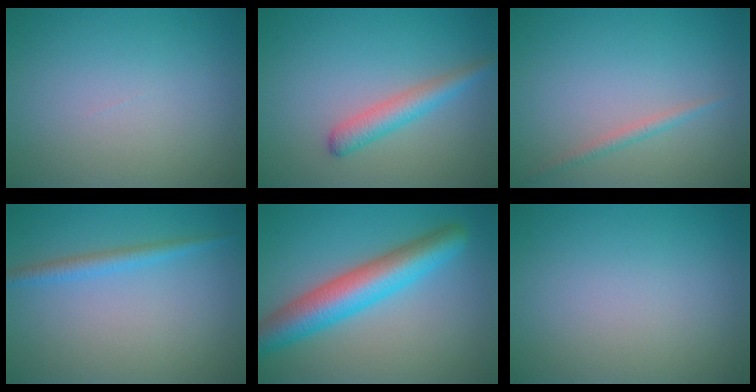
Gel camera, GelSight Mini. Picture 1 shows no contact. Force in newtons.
{"total": 2.7, "press": 2.7, "slide": 0.0}
{"total": 1.1, "press": 1.1, "slide": 0.0}
{"total": 1.8, "press": 1.8, "slide": 0.1}
{"total": 7.0, "press": 7.0, "slide": 0.1}
{"total": 0.0}